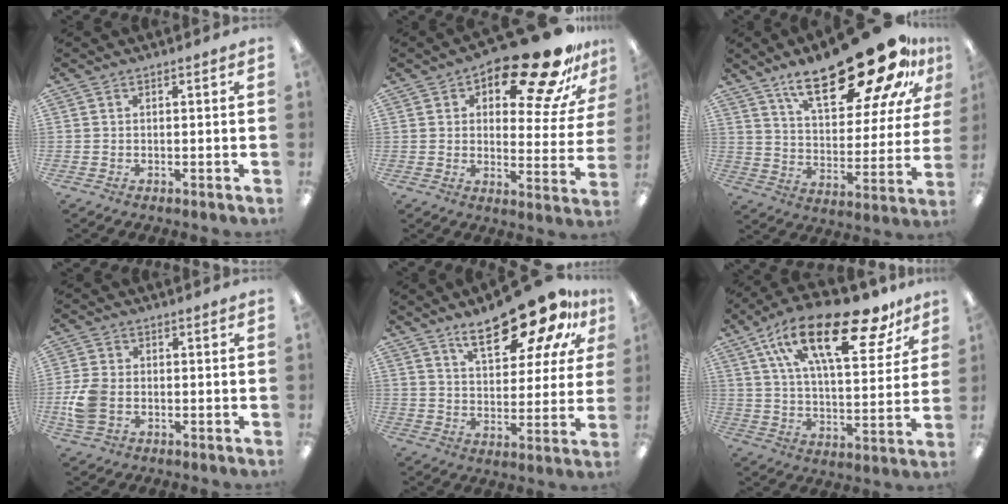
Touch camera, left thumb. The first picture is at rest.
{"total": 18.7, "force": [13.8, 6.5, 10.8], "torque": [-0.147, -0.099, 0.225]}
{"total": 26.7, "force": [18.3, 8.8, 17.4], "torque": [-0.262, -0.107, 0.297]}
{"total": 7.6, "force": [-1.3, 5.8, 4.6], "torque": [-0.094, 0.009, -0.023]}
{"total": 19.7, "force": [13.5, 7.3, 12.3], "torque": [-0.185, -0.074, 0.221]}
{"total": 24.6, "force": [14.8, 9.2, 17.3], "torque": [-0.282, -0.068, 0.243]}